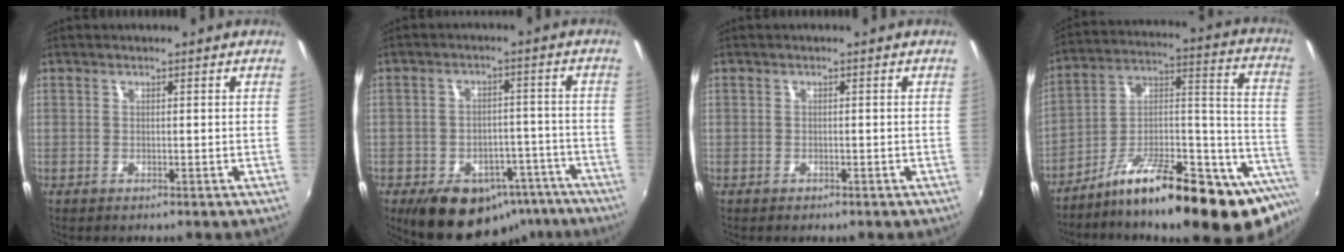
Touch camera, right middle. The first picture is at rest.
{"total": 16.2, "force": [-10.6, 9.7, 7.5], "torque": [-0.133, 0.022, -0.117]}
{"total": 0.9, "force": [-0.7, 0.4, 0.3], "torque": [-0.008, -0.001, -0.010]}
{"total": 24.4, "force": [-16.0, 5.8, 17.5], "torque": [-0.205, 0.008, -0.257]}